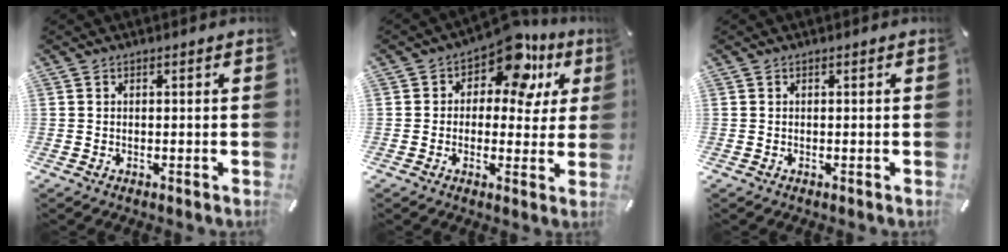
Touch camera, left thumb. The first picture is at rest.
{"total": 11.6, "force": [6.4, 6.7, 6.9], "torque": [-0.102, -0.038, 0.112]}
{"total": 0.0}